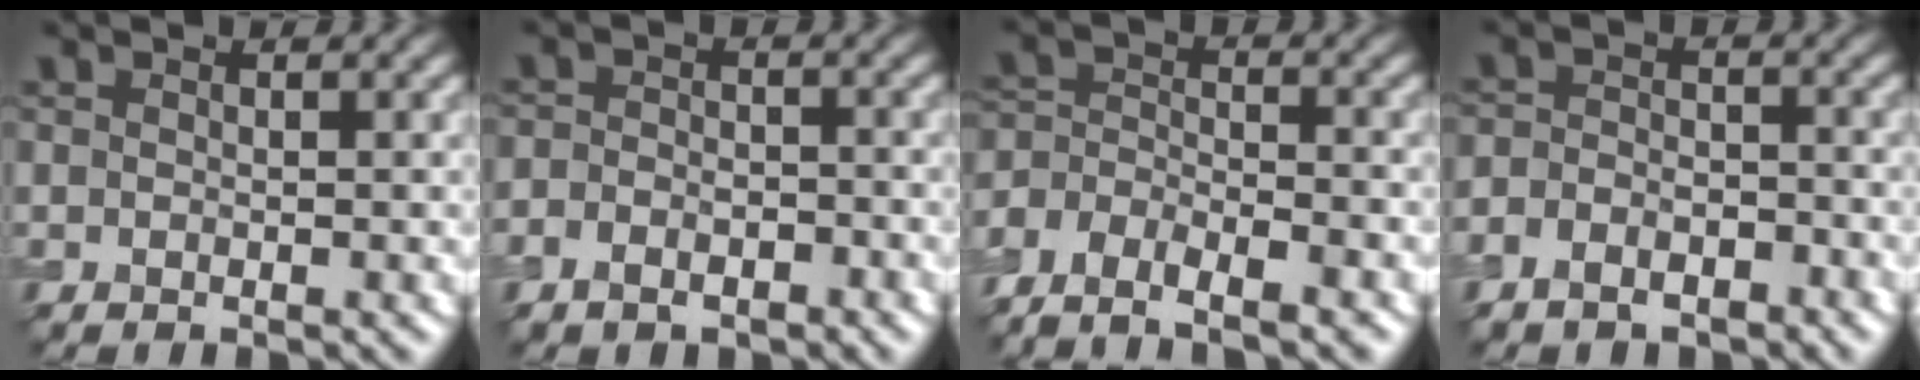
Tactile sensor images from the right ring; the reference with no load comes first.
{"total": 2.8, "force": [-2.0, 1.8, 0.8], "torque": [0.005, 0.002, -0.038]}
{"total": 6.0, "force": [-5.1, 2.4, 2.3], "torque": [-0.027, -0.001, -0.089]}
{"total": 3.0, "force": [-2.3, 1.7, 0.7], "torque": [-0.010, -0.001, -0.047]}